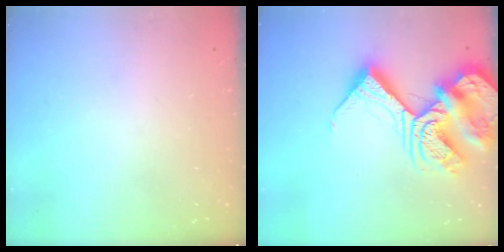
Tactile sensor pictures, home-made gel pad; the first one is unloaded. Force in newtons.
{"total": 19.4, "press": 19.2, "slide": 2.3}